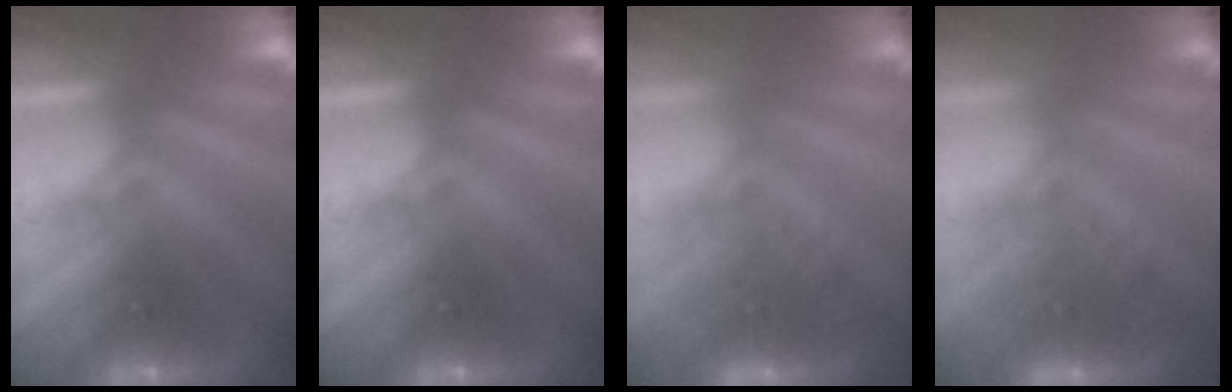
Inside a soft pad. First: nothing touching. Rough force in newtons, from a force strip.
{"total": 0.0}
{"total": 2.7}
{"total": 2.7}